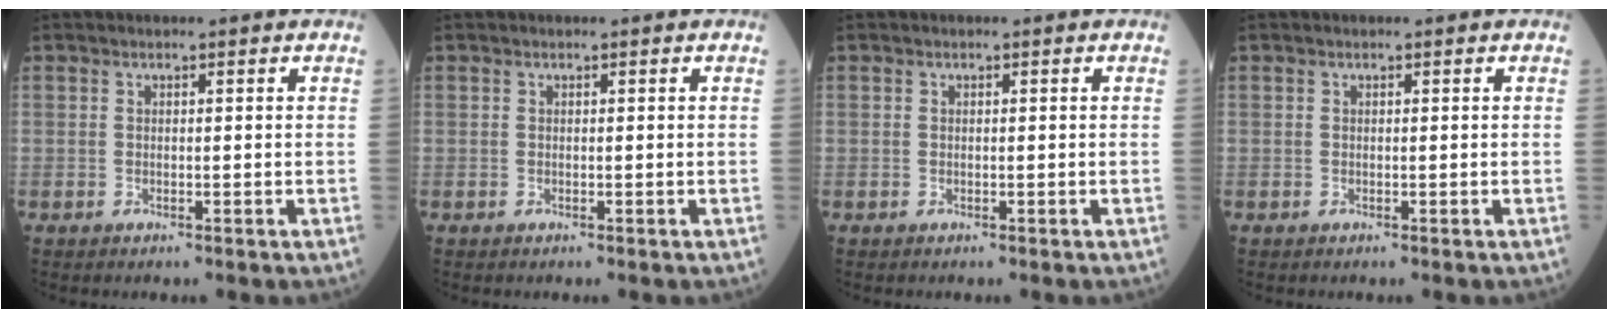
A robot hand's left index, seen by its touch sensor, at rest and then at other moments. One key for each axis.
{"total": 0.0}
{"total": 0.0}
{"total": 0.0}